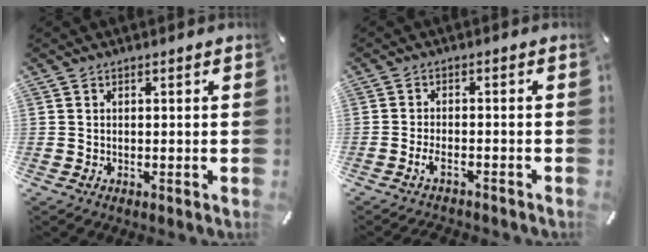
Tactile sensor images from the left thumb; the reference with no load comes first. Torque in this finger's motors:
{"motor_torque": [0.54, 1.10, 0.28, 0.27, 0.02]}